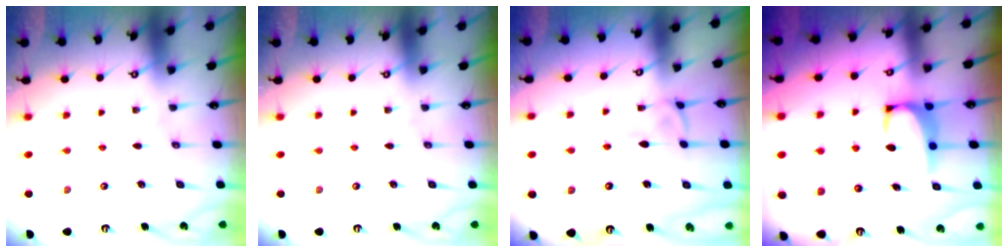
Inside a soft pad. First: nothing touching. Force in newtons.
{"total": 0.0}
{"total": 1.0, "press": 1.0, "slide": 0.2}
{"total": 1.8, "press": 1.7, "slide": 0.6}